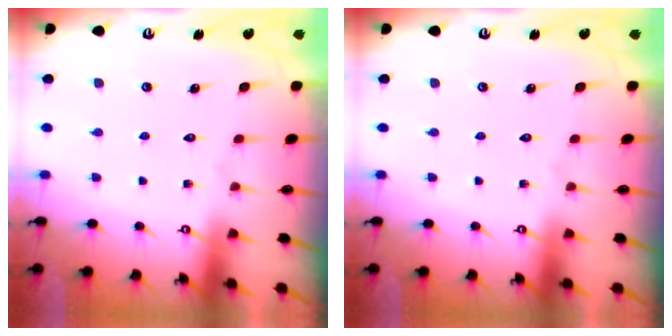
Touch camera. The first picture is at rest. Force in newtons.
{"total": 0.0}